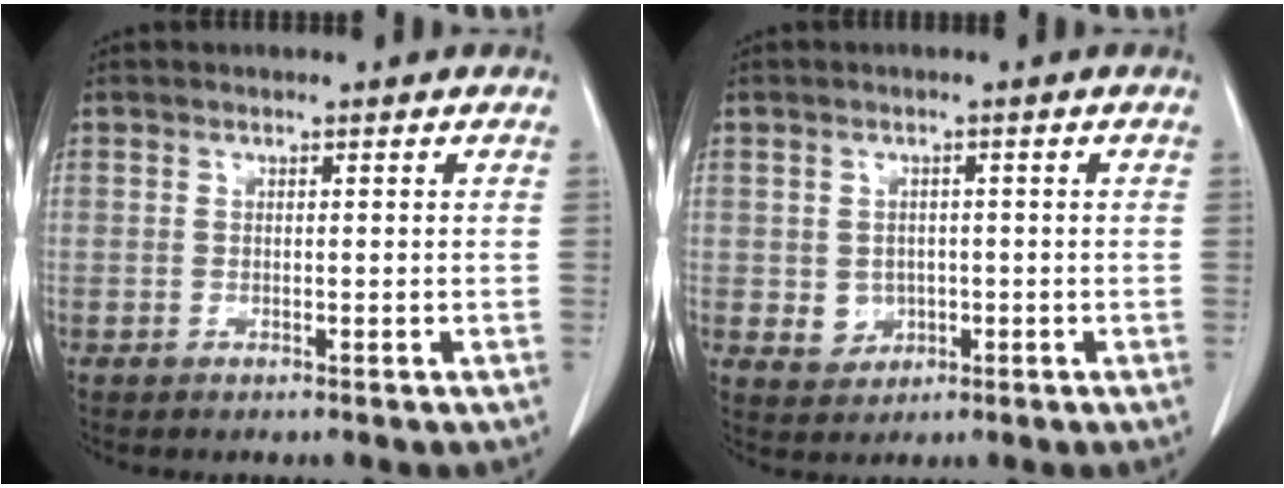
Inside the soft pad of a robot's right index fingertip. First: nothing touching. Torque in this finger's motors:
{"motor_torque": [-0.27, 0.07, -0.80, -0.20]}